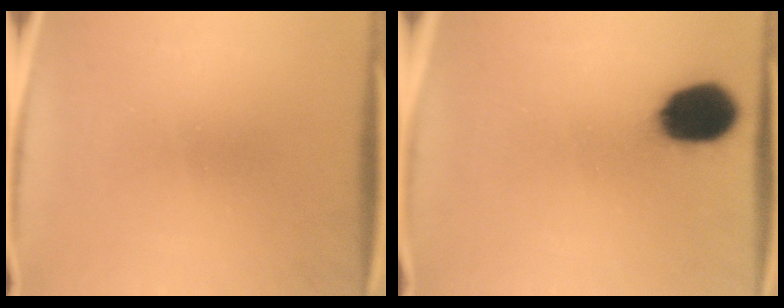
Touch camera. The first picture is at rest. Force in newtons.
{"total": 15.0}